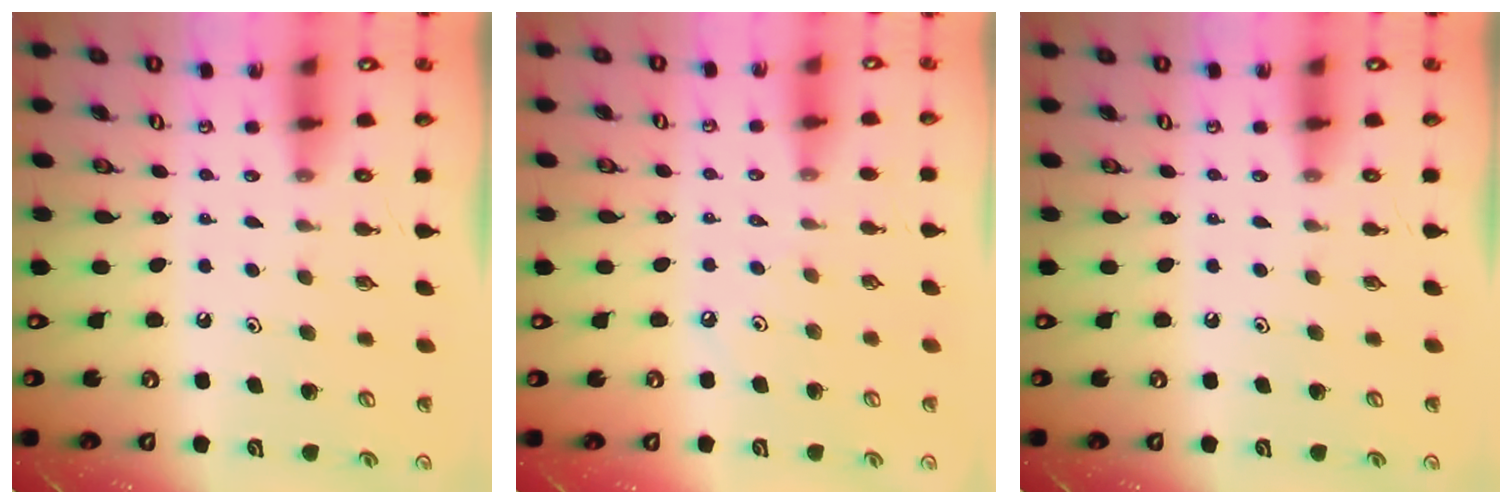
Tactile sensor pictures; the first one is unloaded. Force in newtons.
{"total": 1.2, "press": 1.1, "slide": 0.4}
{"total": 0.0}